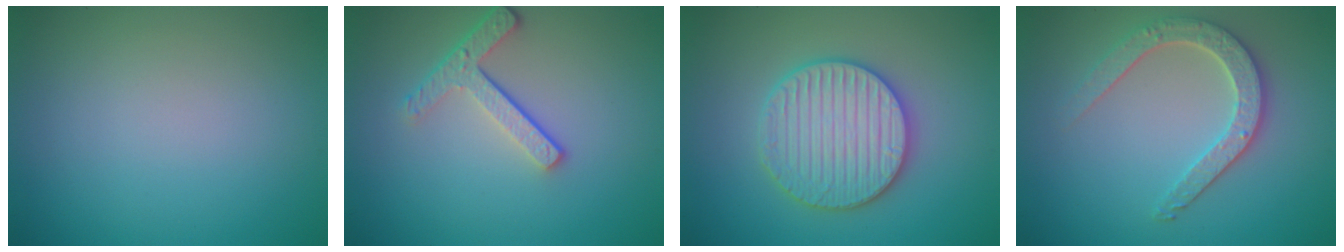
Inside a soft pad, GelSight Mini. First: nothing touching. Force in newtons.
{"total": 3.4, "press": 2.5, "slide": 2.3}
{"total": 5.8, "press": 5.7, "slide": 1.1}
{"total": 3.6, "press": 3.2, "slide": 1.7}